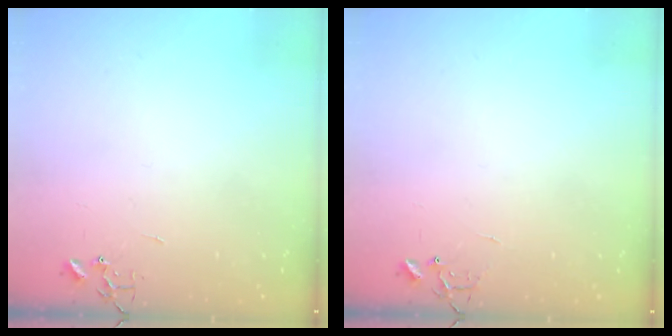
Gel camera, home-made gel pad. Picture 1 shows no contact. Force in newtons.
{"total": 5.8, "press": 5.8, "slide": 0.5}